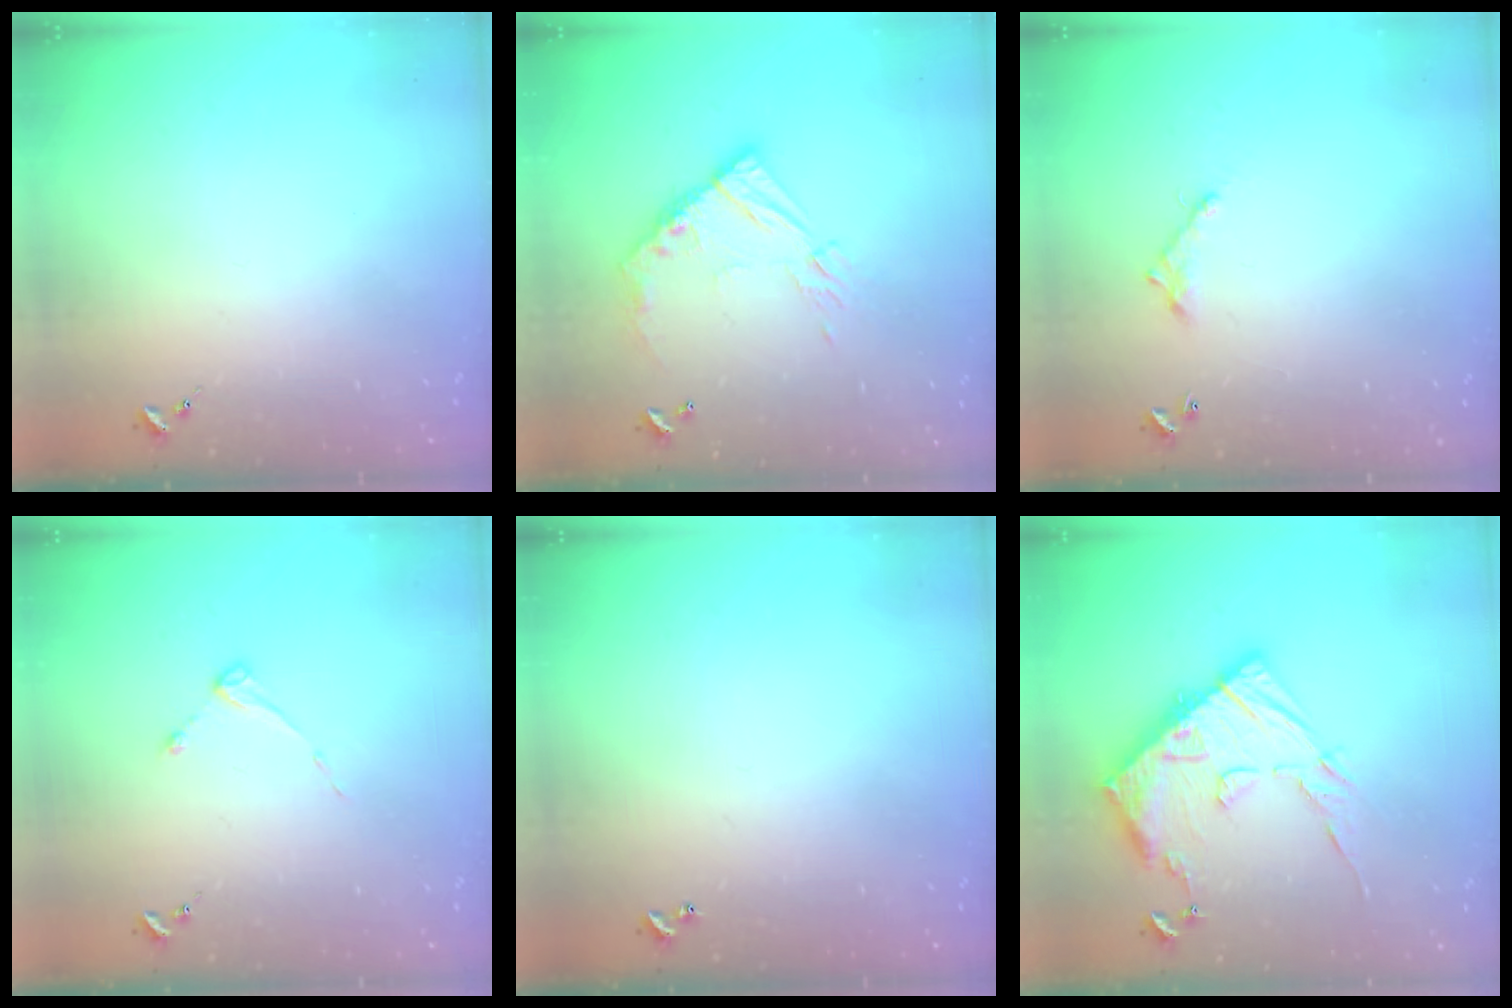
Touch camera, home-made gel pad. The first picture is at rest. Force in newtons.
{"total": 12.9, "press": 12.9, "slide": 1.3}
{"total": 6.2, "press": 6.2, "slide": 0.4}
{"total": 3.0, "press": 3.0, "slide": 0.4}
{"total": 0.9, "press": 0.9, "slide": 0.2}
{"total": 17.0, "press": 16.9, "slide": 1.5}